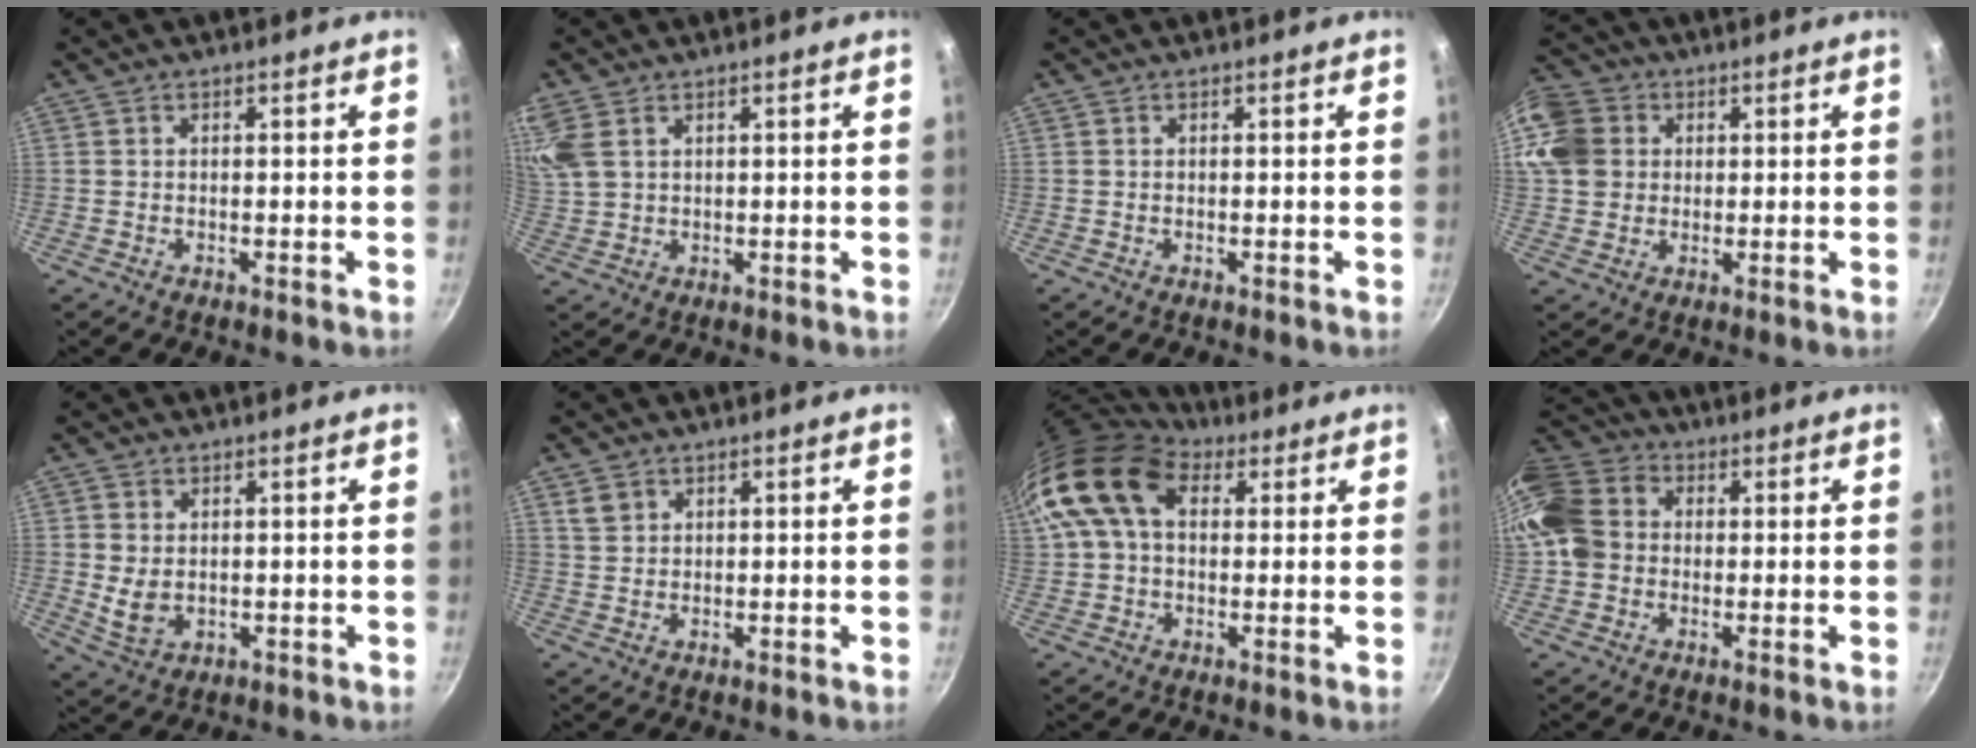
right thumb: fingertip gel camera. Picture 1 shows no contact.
{"total": 8.6, "force": [4.2, 5.5, 5.1], "torque": [-0.116, 0.011, 0.092]}
{"total": 0.0}
{"total": 11.8, "force": [2.6, 10.2, 5.3], "torque": [-0.102, 0.012, 0.040]}
{"total": 5.5, "force": [0.3, 4.0, 3.7], "torque": [-0.067, -0.012, 0.016]}
{"total": 3.0, "force": [1.4, 2.4, 1.1], "torque": [-0.009, 0.001, 0.029]}
{"total": 16.1, "force": [4.7, 11.0, 10.8], "torque": [-0.198, 0.023, 0.070]}
{"total": 13.8, "force": [0.9, 11.7, 7.4], "torque": [-0.140, 0.029, 0.002]}